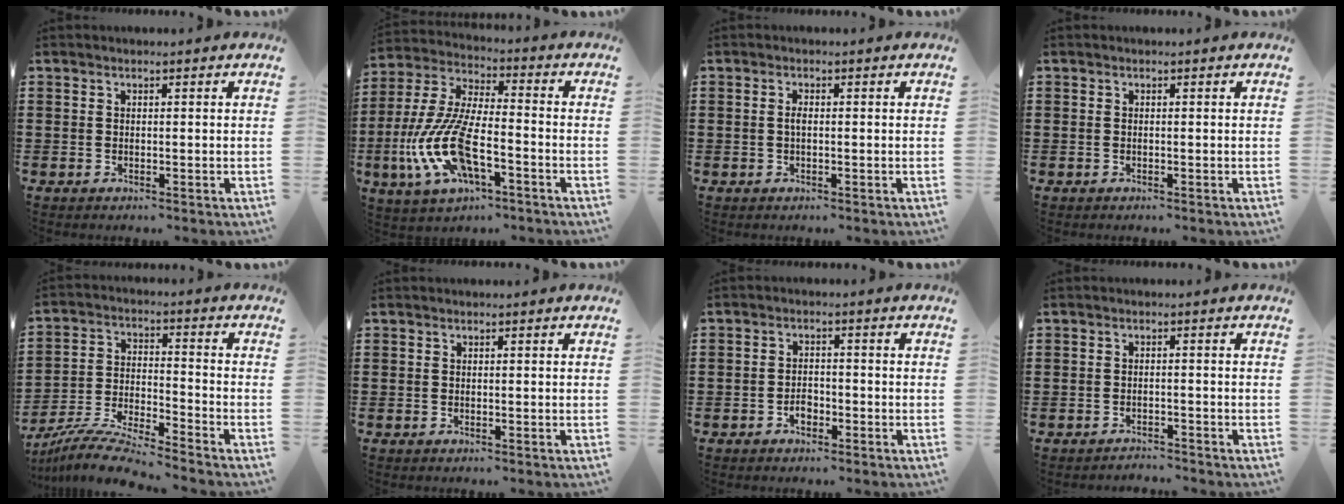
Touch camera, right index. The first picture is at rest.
{"total": 13.0, "force": [-4.9, 5.0, 10.9], "torque": [-0.261, -0.012, -0.096]}
{"total": 1.2, "force": [-0.1, 0.4, 1.1], "torque": [-0.022, -0.001, -0.002]}
{"total": 0.0}
{"total": 8.1, "force": [-7.8, -0.1, 2.3], "torque": [-0.060, -0.001, -0.156]}
{"total": 0.0}
{"total": 2.2, "force": [-1.2, 1.4, 1.2], "torque": [-0.026, 0.002, -0.024]}
{"total": 1.6, "force": [-1.6, 0.1, -0.1], "torque": [-0.004, 0.002, -0.036]}